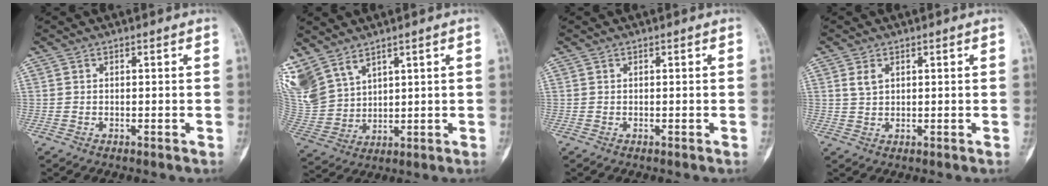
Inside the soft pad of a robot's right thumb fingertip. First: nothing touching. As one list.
[{"total": 13.4, "force": [8.7, 7.8, 6.6], "torque": [-0.157, -0.022, 0.196]}, {"total": 0.0}, {"total": 2.5, "force": [1.1, 1.6, 1.6], "torque": [-0.028, -0.001, 0.026]}]